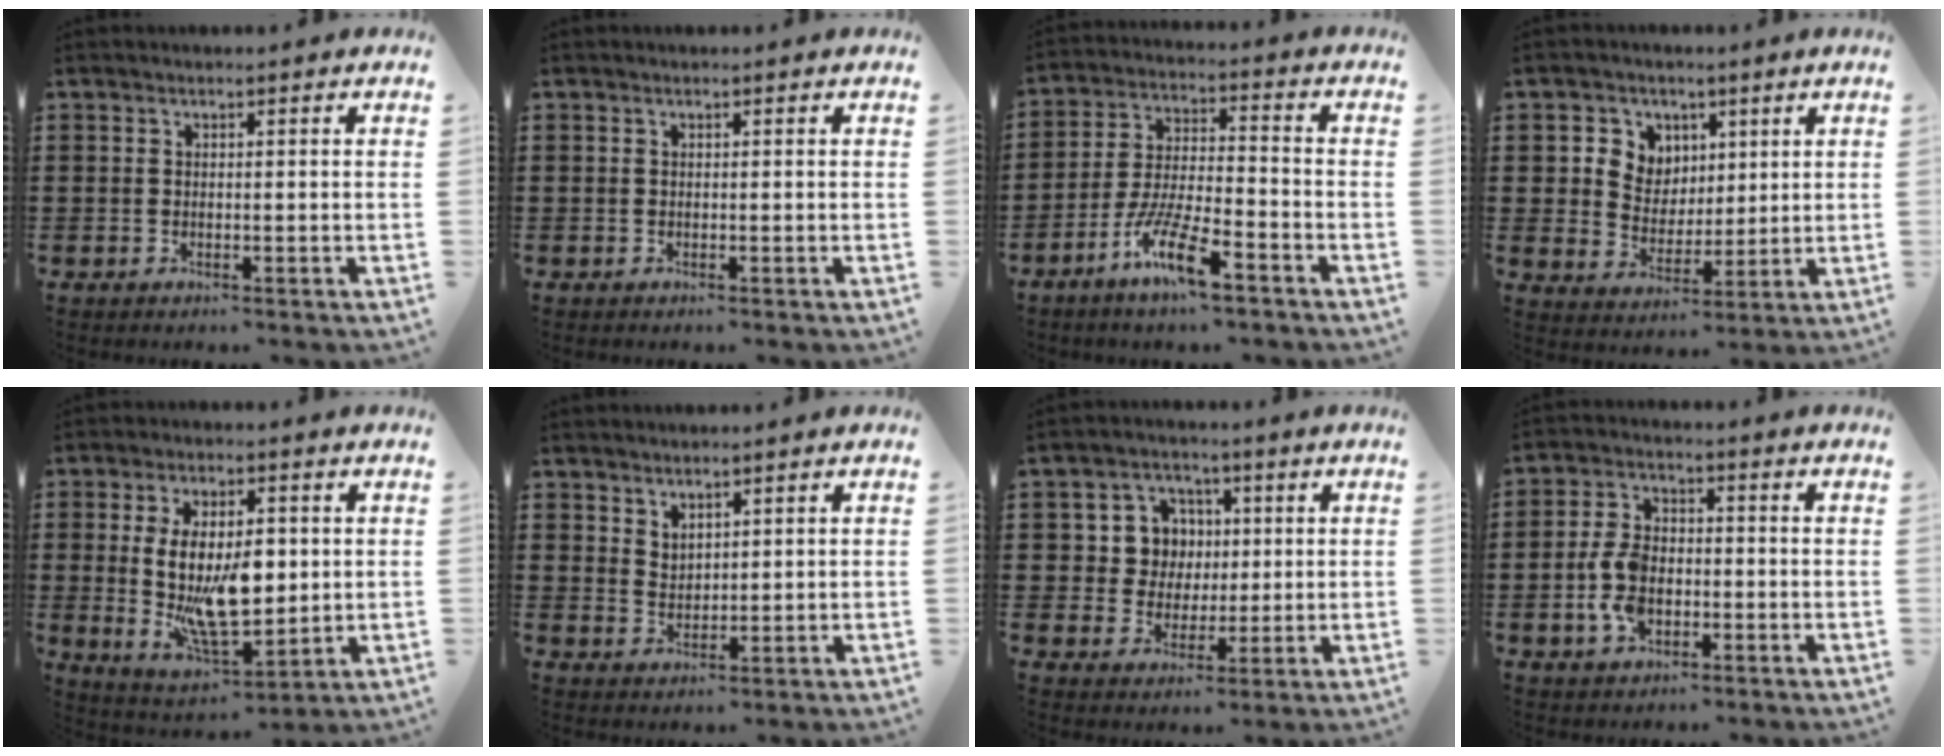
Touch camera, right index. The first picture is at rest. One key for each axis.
{"total": 0.0}
{"total": 10.1, "fx": -6.2, "fy": 2.0, "fz": 7.6, "tx": -0.167, "ty": -0.003, "tz": -0.121}
{"total": 5.7, "fx": 2.3, "fy": 5.2, "fz": 0.7, "tx": -0.045, "ty": 0.014, "tz": 0.040}
{"total": 12.4, "fx": 0.7, "fy": 5.8, "fz": 10.9, "tx": -0.196, "ty": -0.011, "tz": 0.014}
{"total": 2.5, "fx": 2.3, "fy": 0.9, "fz": -0.1, "tx": -0.003, "ty": 0.001, "tz": 0.046}
{"total": 6.8, "fx": 1.1, "fy": 6.4, "fz": 2.0, "tx": -0.064, "ty": 0.017, "tz": 0.019}
{"total": 6.9, "fx": -1.7, "fy": 4.3, "fz": 5.1, "tx": -0.125, "ty": 0.002, "tz": -0.038}